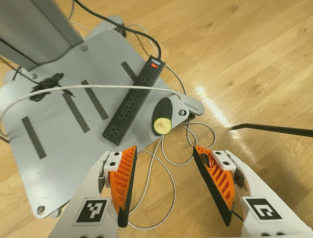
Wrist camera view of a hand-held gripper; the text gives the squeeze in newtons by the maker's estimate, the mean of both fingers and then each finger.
{"total": 0.0}